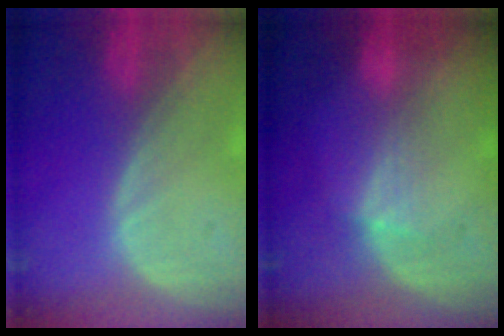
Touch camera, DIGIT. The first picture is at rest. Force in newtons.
{"total": 3.0, "press": 2.8, "slide": 1.1}